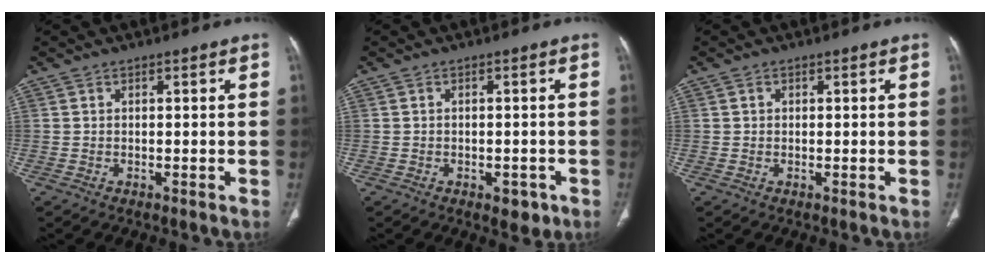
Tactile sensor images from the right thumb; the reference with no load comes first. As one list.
[{"total": 3.3, "force": [-1.5, 2.0, 2.1], "torque": [-0.013, 0.004, -0.013]}, {"total": 0.8, "force": [0.2, 0.7, 0.2], "torque": [0.001, 0.002, 0.003]}]